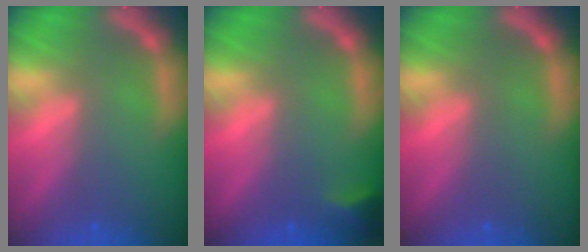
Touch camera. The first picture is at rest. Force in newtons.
{"total": 1.9}
{"total": 0.0}